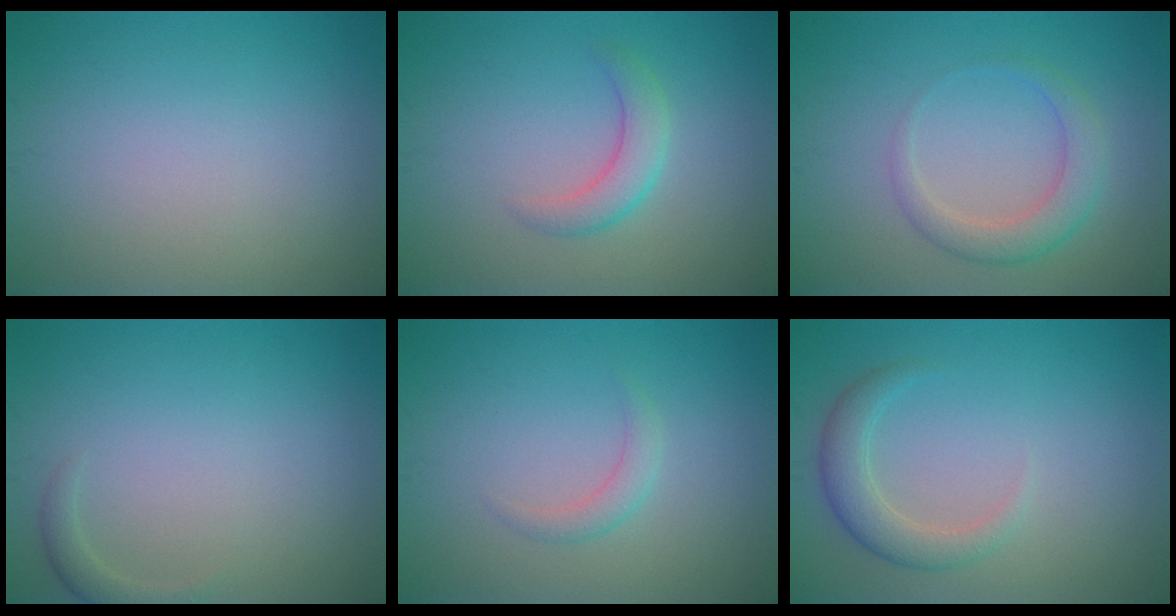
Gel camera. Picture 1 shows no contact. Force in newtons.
{"total": 2.5, "press": 2.5, "slide": 0.1}
{"total": 3.0, "press": 3.0, "slide": 0.1}
{"total": 1.2, "press": 1.2, "slide": 0.1}
{"total": 1.4, "press": 1.4, "slide": 0.1}
{"total": 2.8, "press": 2.8, "slide": 0.2}